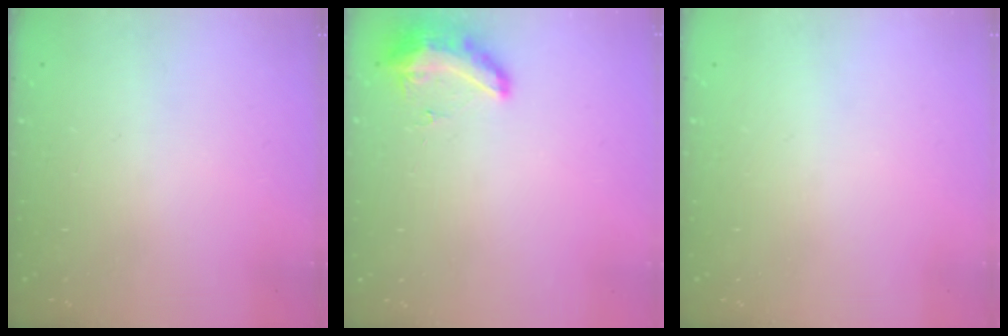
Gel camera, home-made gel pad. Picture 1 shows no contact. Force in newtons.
{"total": 9.1, "press": 8.9, "slide": 1.9}
{"total": 9.9, "press": 2.5, "slide": 9.6}